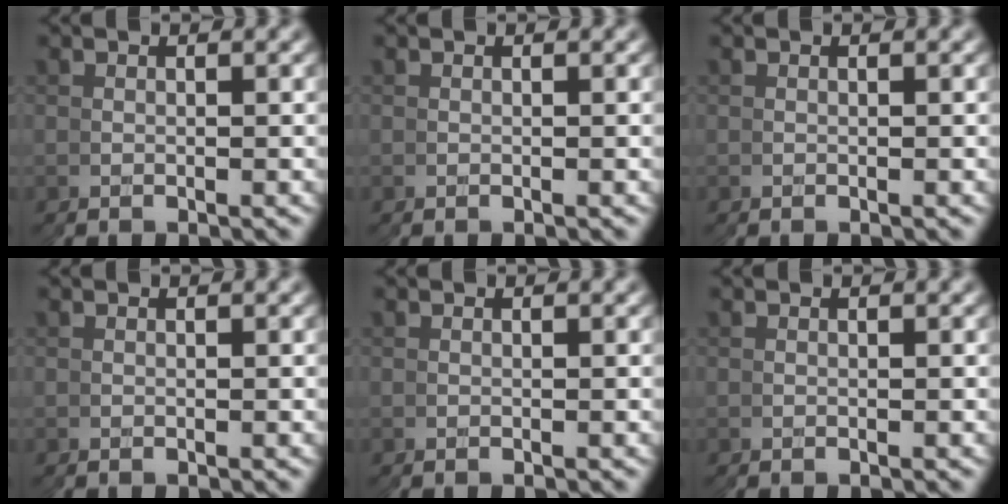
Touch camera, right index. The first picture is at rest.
{"total": 0.0}
{"total": 0.0}
{"total": 1.7, "force": [0.1, -1.6, -0.5], "torque": [0.018, -0.004, 0.009]}
{"total": 0.0}
{"total": 0.0}